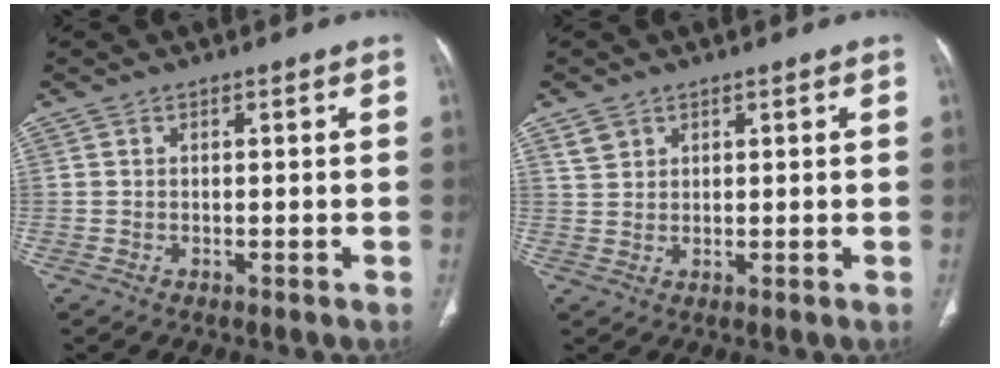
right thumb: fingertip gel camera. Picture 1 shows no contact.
{"total": 2.6, "force": [1.7, 1.9, 0.7], "torque": [-0.003, -0.005, 0.035]}